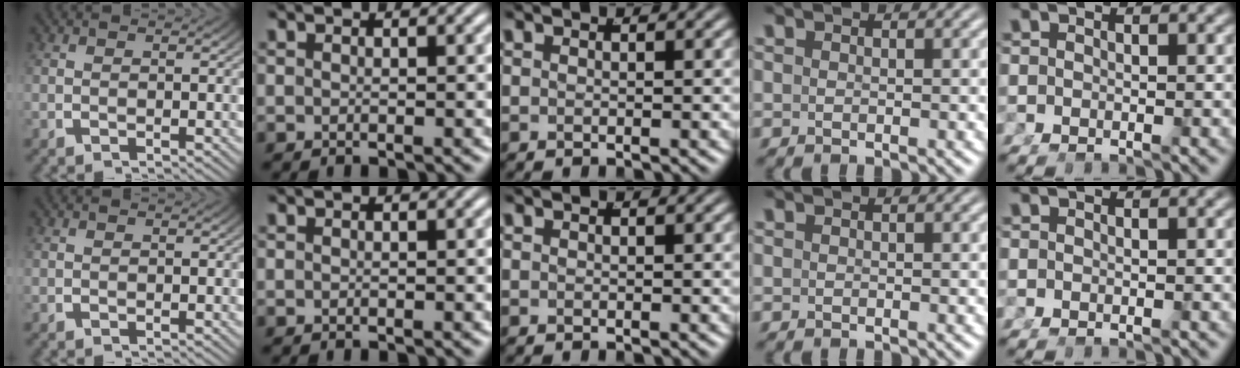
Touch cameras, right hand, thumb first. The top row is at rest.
{}